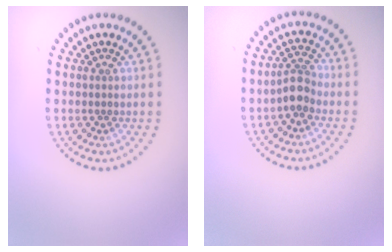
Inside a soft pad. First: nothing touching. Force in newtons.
{"total": 2.4, "press": 1.9, "slide": 1.4}